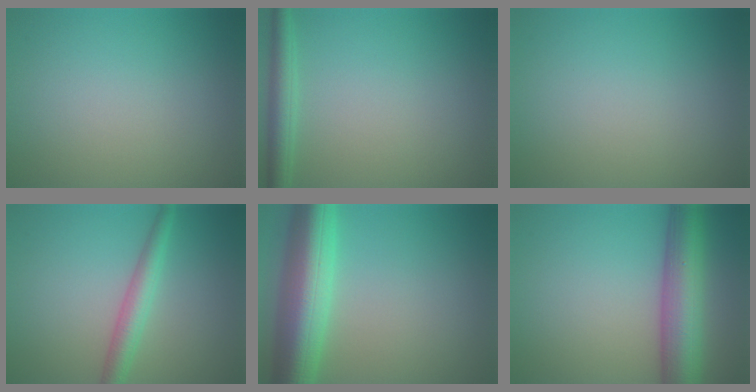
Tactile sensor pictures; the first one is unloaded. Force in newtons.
{"total": 2.8, "press": 2.8, "slide": 0.2}
{"total": 0.0}
{"total": 3.0, "press": 3.0, "slide": 0.0}
{"total": 9.4, "press": 9.4, "slide": 0.2}
{"total": 7.9, "press": 7.9, "slide": 0.2}